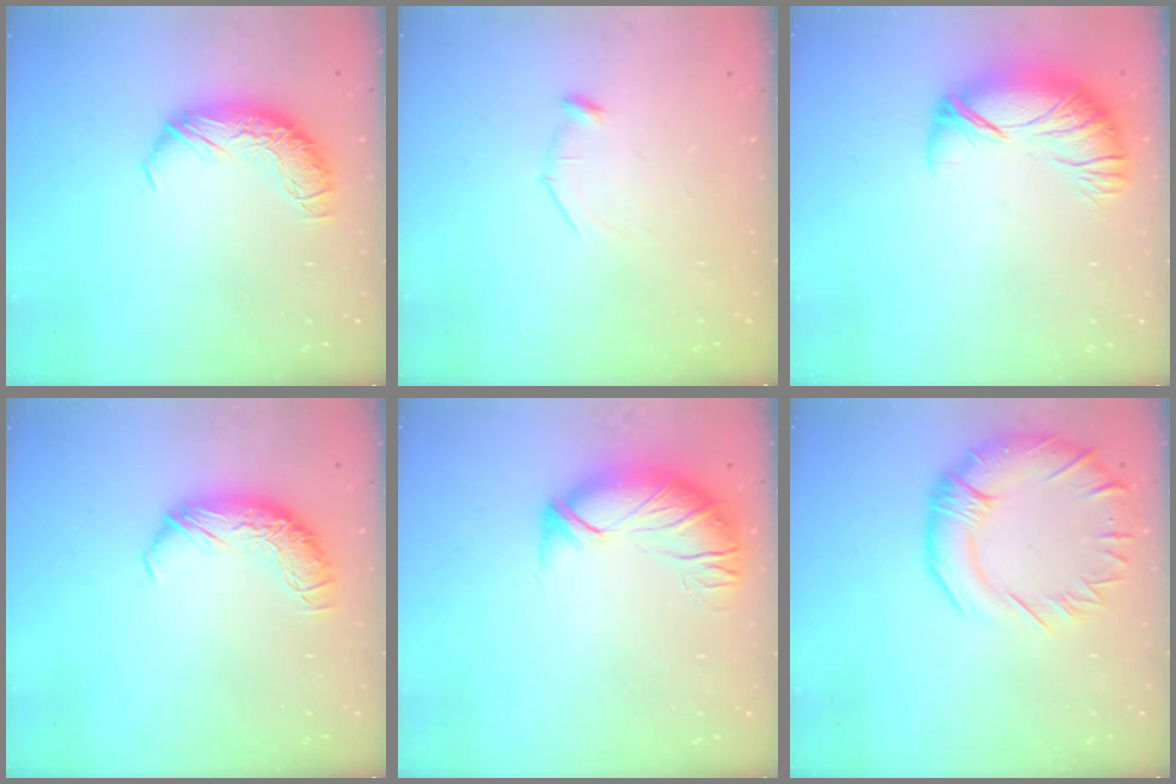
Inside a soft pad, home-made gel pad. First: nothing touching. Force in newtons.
{"total": 8.2, "press": 8.2, "slide": 0.9}
{"total": 3.2, "press": 2.2, "slide": 2.2}
{"total": 0.0}
{"total": 2.8, "press": 1.2, "slide": 2.5}
{"total": 5.6, "press": 5.1, "slide": 2.3}